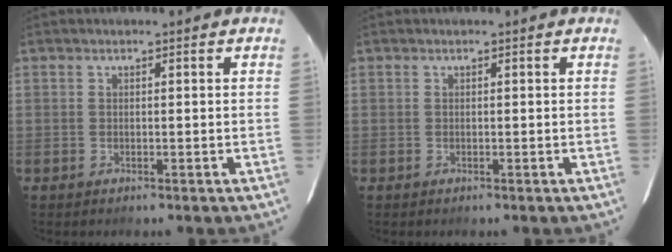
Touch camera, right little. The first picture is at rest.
{"total": 0.0}